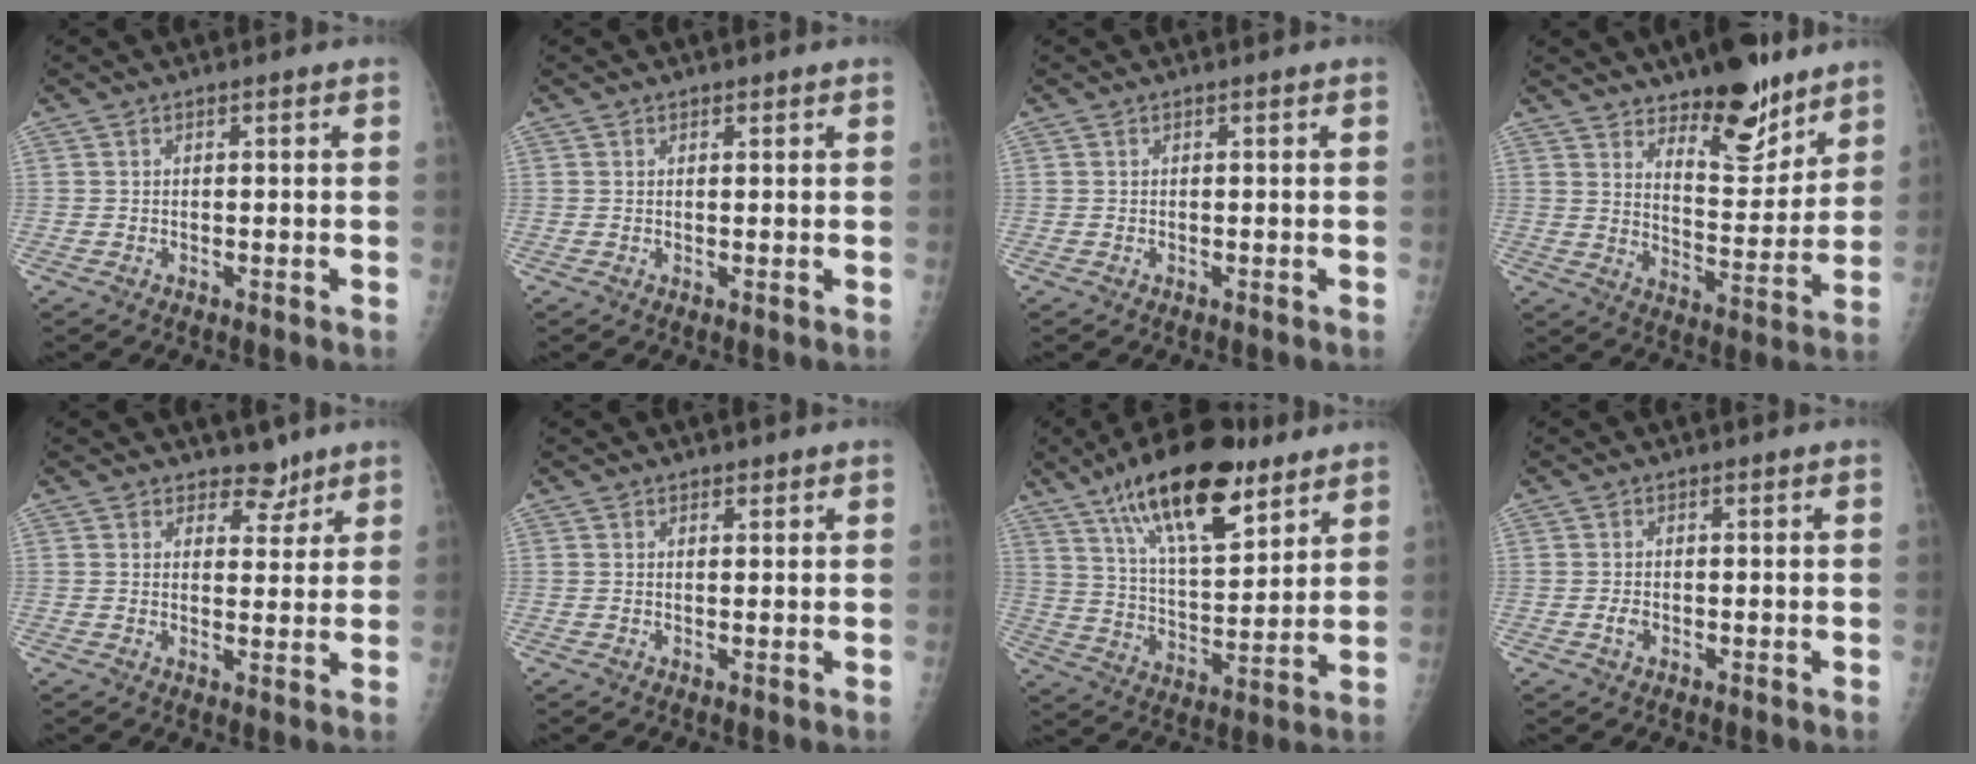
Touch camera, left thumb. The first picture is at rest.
{"total": 0.6, "force": [0.5, 0.3, 0.1], "torque": [0.003, -0.003, 0.005]}
{"total": 0.0}
{"total": 14.1, "force": [10.2, 5.6, 8.0], "torque": [-0.074, -0.079, 0.164]}
{"total": 4.1, "force": [3.2, 2.4, 0.7], "torque": [0.020, -0.022, 0.047]}
{"total": 1.1, "force": [0.8, 0.6, 0.3], "torque": [0.007, -0.006, 0.010]}
{"total": 20.7, "force": [12.7, 7.8, 14.4], "torque": [-0.213, -0.049, 0.219]}
{"total": 1.4, "force": [-0.4, 1.0, 0.9], "torque": [-0.014, 0.000, -0.008]}